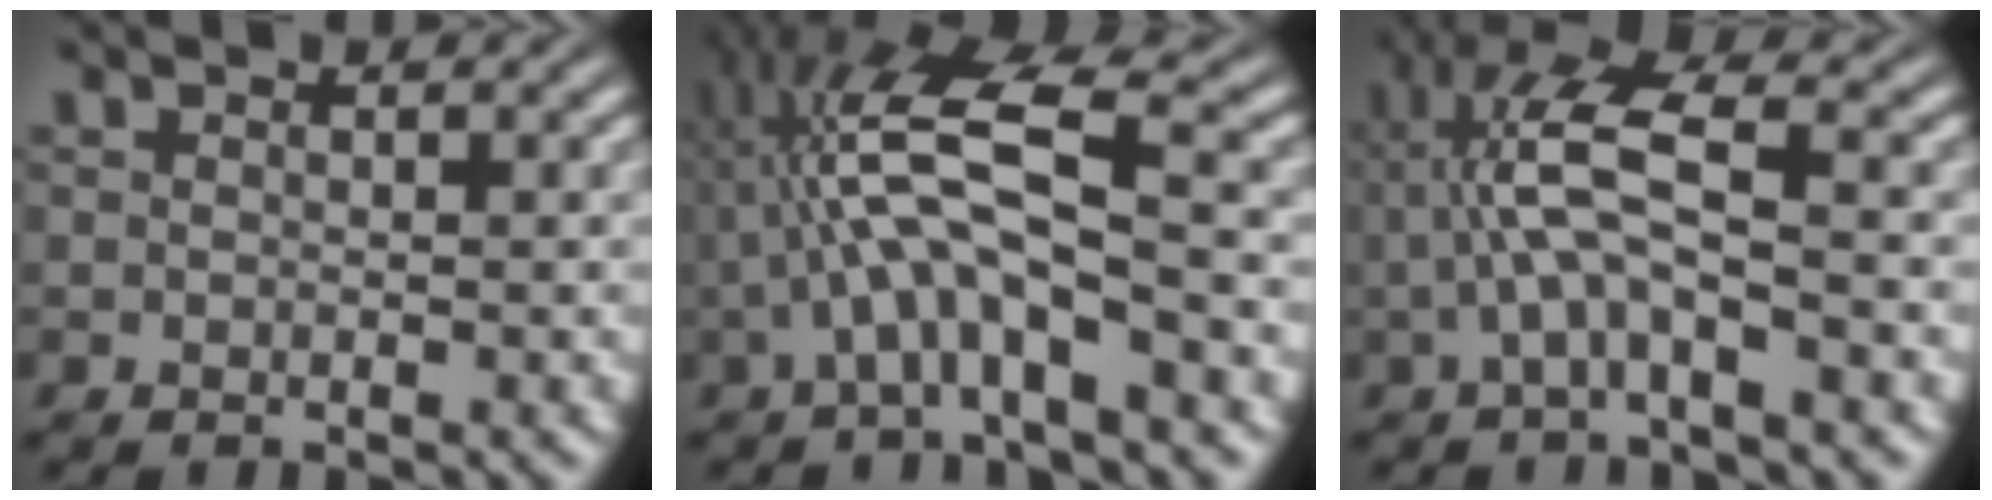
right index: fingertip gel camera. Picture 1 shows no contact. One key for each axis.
{"total": 8.1, "fx": 0.9, "fy": 3.0, "fz": 7.4, "tx": -0.142, "ty": 0.002, "tz": 0.017}
{"total": 5.8, "fx": 0.9, "fy": 1.9, "fz": 5.4, "tx": -0.104, "ty": -0.003, "tz": 0.019}